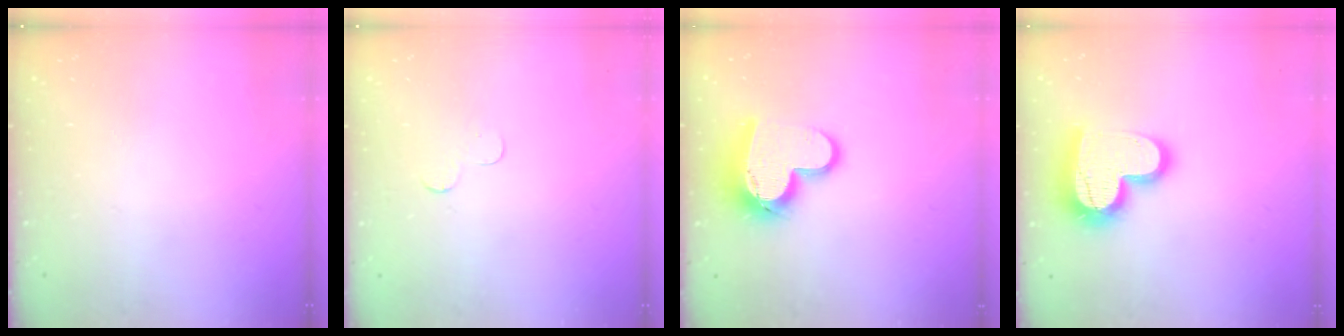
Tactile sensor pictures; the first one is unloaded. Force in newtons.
{"total": 3.7, "press": 3.7, "slide": 0.4}
{"total": 15.0, "press": 15.0, "slide": 1.0}
{"total": 17.7, "press": 17.7, "slide": 1.3}